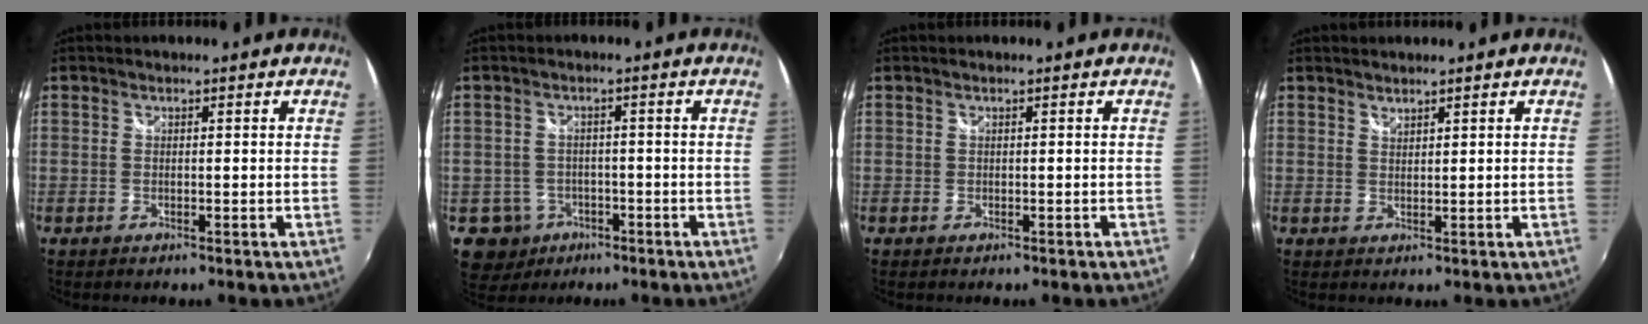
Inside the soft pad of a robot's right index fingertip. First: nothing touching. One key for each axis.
{"total": 6.5, "fx": -2.7, "fy": 5.9, "fz": 0.9, "tx": -0.035, "ty": 0.020, "tz": -0.031}
{"total": 0.0}
{"total": 1.3, "fx": 1.2, "fy": 0.3, "fz": 0.2, "tx": -0.001, "ty": 0.001, "tz": 0.022}